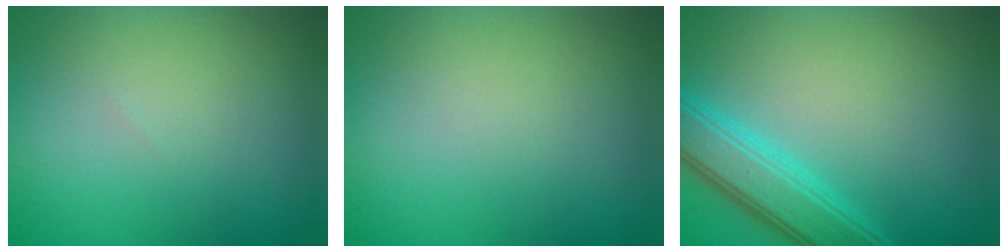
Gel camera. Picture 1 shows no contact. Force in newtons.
{"total": 0.0}
{"total": 4.8, "press": 4.8, "slide": 0.3}